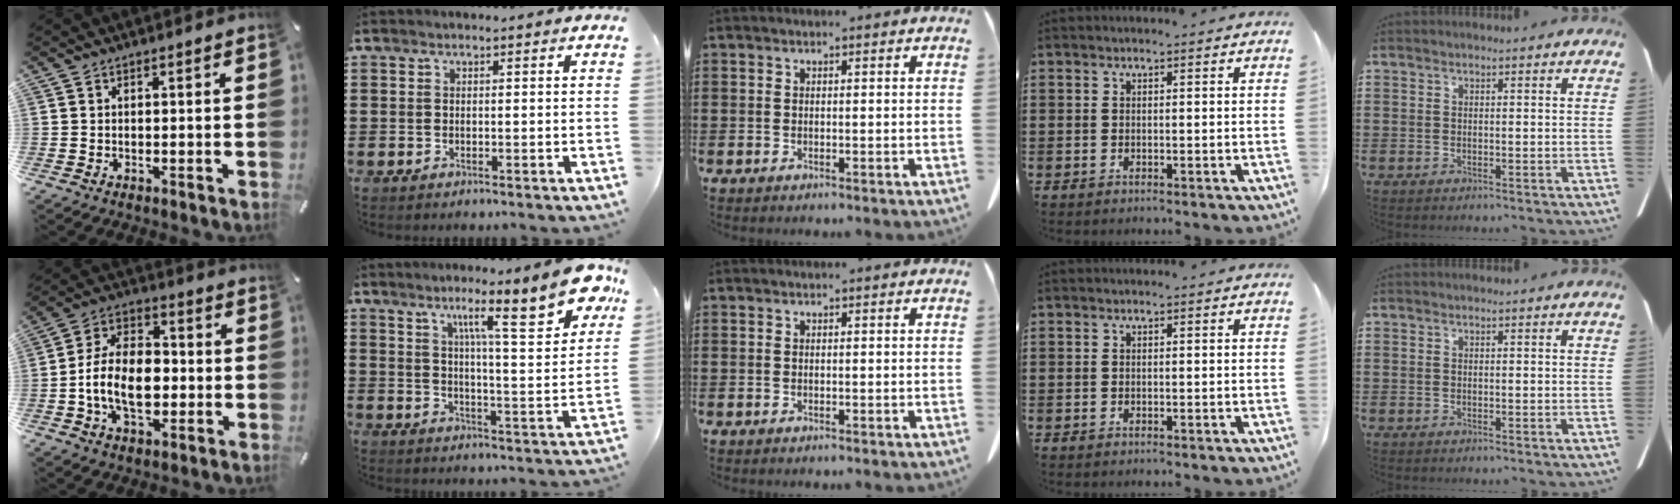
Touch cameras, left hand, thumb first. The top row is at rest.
{"thumb": {"total": 13.5, "force": [-2.4, 9.0, 9.7], "torque": [-0.194, 0.010, -0.044]}, "index": {"total": 13.5, "force": [8.4, 1.4, 10.4], "torque": [-0.174, -0.037, 0.125]}}